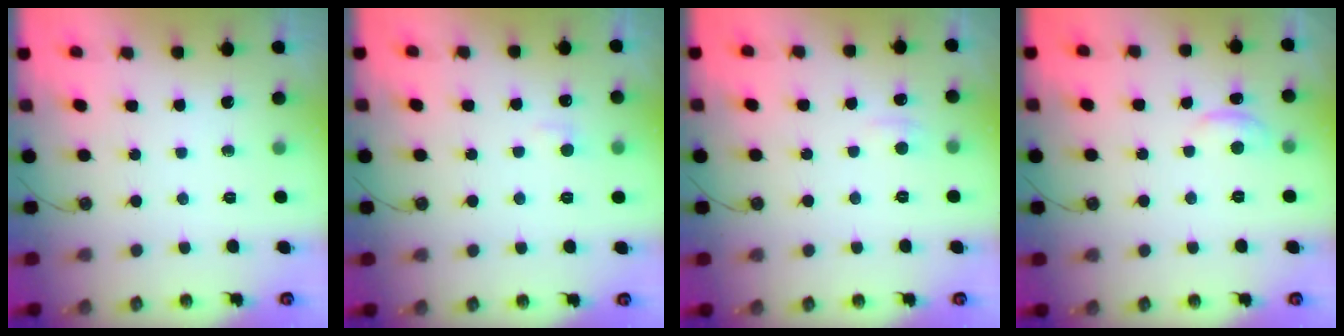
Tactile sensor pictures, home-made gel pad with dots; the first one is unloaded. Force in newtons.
{"total": 2.1, "press": 2.1, "slide": 0.6}
{"total": 0.8, "press": 0.1, "slide": 0.8}
{"total": 1.4, "press": 1.0, "slide": 1.0}